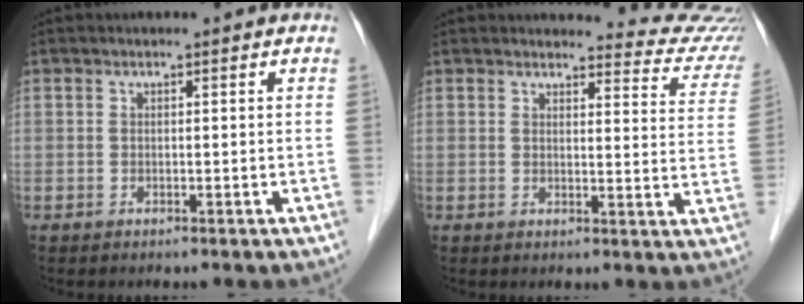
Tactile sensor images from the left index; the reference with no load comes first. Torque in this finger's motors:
{"motor_torque": [0.94, -1.20, 0.03, -0.03]}